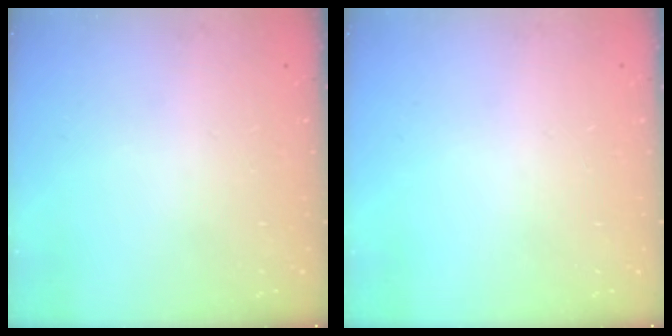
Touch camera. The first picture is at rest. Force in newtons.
{"total": 0.0}